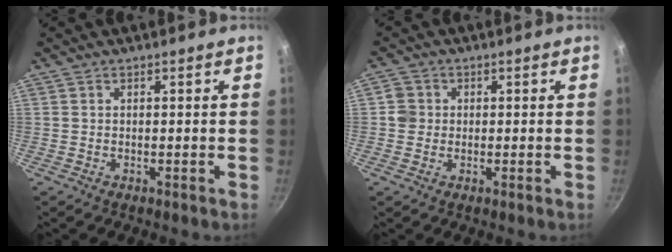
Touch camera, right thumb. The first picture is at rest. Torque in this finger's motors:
{"motor_torque": [-0.14, 0.32, 0.40, -0.30, 0.05]}